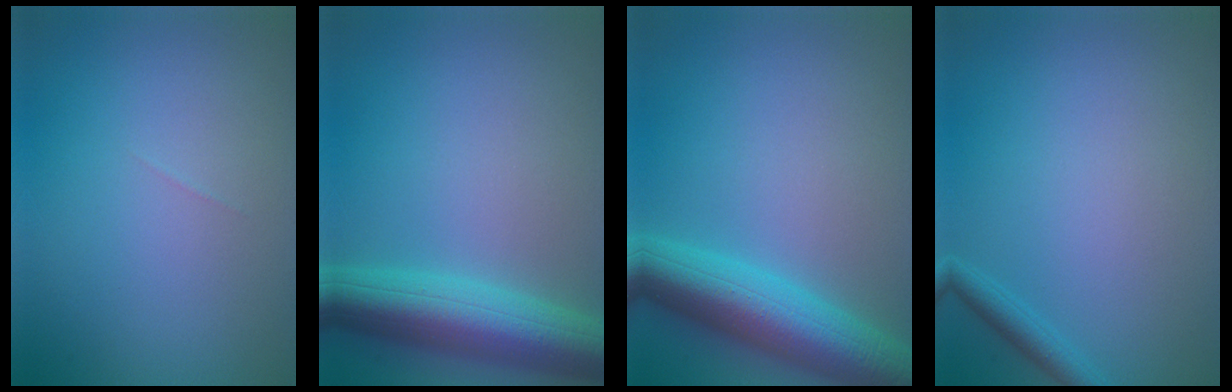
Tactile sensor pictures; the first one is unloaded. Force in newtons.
{"total": 8.0, "press": 8.0, "slide": 0.4}
{"total": 8.2, "press": 8.2, "slide": 0.3}
{"total": 1.5, "press": 1.5, "slide": 0.2}